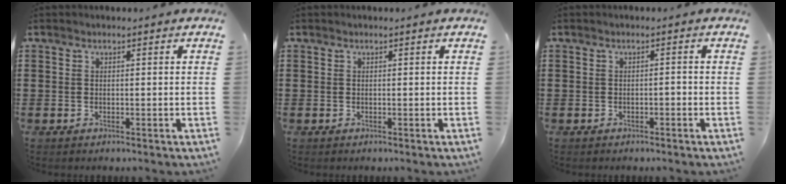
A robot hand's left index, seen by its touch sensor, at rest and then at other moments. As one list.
[{"total": 0.0}, {"total": 0.8, "force": [-0.6, 0.2, 0.4], "torque": [-0.011, -0.001, -0.012]}]